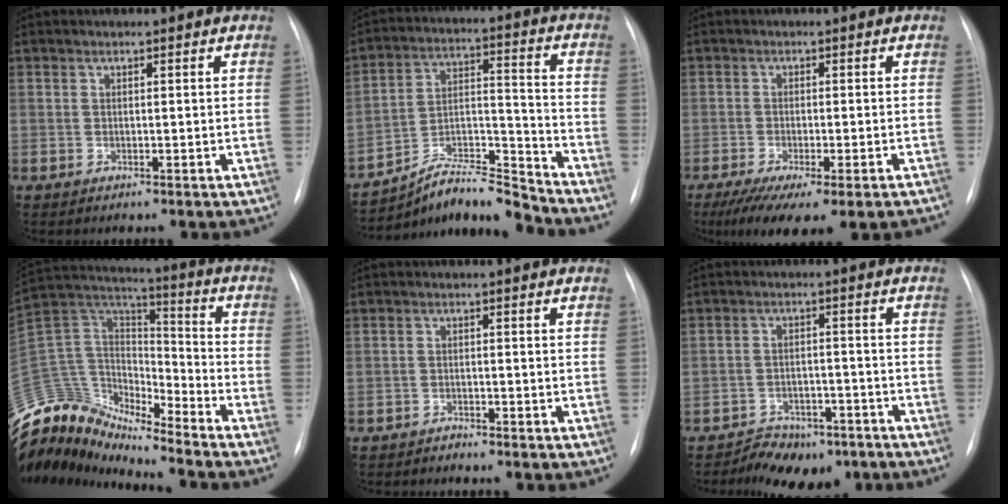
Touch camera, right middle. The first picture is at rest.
{"total": 12.3, "force": [-12.0, -0.2, 2.6], "torque": [-0.039, 0.044, -0.217]}
{"total": 12.1, "force": [-8.9, 2.3, 7.9], "torque": [-0.114, -0.015, -0.133]}
{"total": 19.1, "force": [-17.6, 5.0, 5.4], "torque": [-0.120, 0.060, -0.323]}
{"total": 1.2, "force": [-1.1, 0.2, -0.2], "torque": [0.006, -0.002, -0.021]}
{"total": 8.1, "force": [-6.4, 4.3, 2.4], "torque": [-0.030, 0.012, -0.092]}